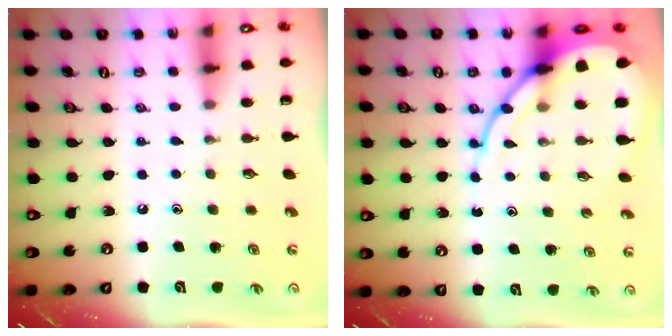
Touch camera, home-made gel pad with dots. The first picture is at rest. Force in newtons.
{"total": 12.5, "press": 12.5, "slide": 1.1}